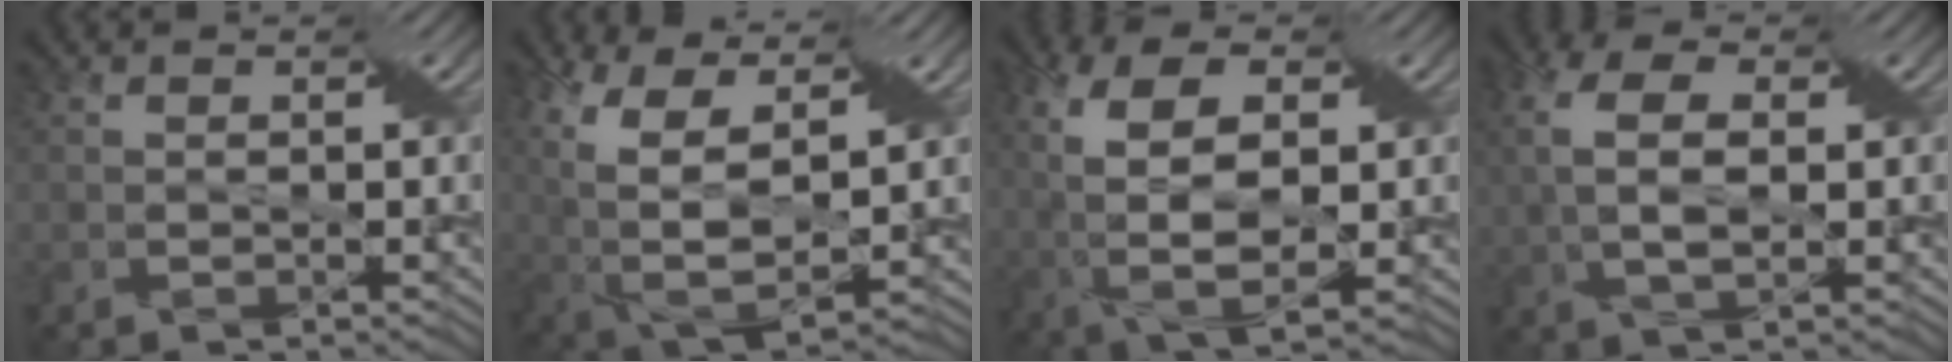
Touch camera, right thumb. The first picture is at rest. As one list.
[{"total": 14.2, "force": [3.8, 7.3, 11.5], "torque": [-0.265, -0.004, 0.078]}, {"total": 10.9, "force": [0.5, 5.8, 9.3], "torque": [-0.214, 0.003, 0.008]}, {"total": 7.0, "force": [1.0, 3.4, 6.0], "torque": [-0.143, 0.012, 0.012]}]